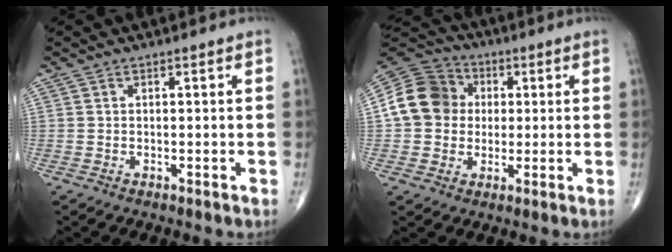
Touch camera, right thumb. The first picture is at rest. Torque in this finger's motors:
{"motor_torque": [-0.11, 0.95, 0.91, -0.05, 0.10]}